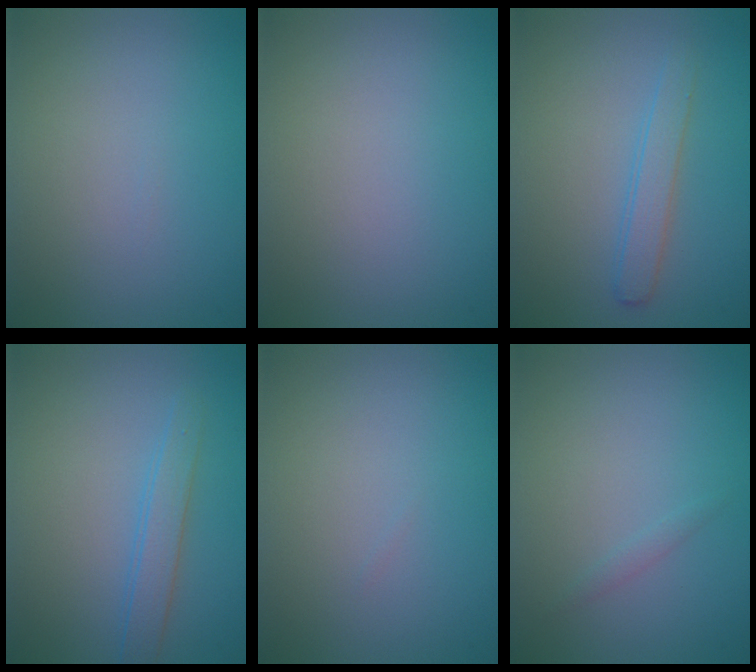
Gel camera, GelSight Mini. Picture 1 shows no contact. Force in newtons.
{"total": 0.0}
{"total": 2.0, "press": 2.0, "slide": 0.0}
{"total": 2.1, "press": 2.1, "slide": 0.1}
{"total": 0.0}
{"total": 0.6, "press": 0.6, "slide": 0.0}